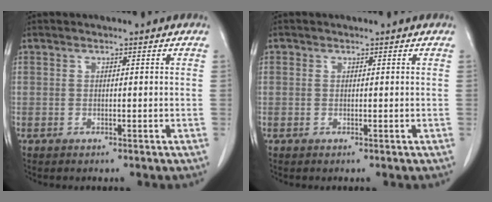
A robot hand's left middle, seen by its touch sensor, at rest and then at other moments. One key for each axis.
{"total": 0.0}